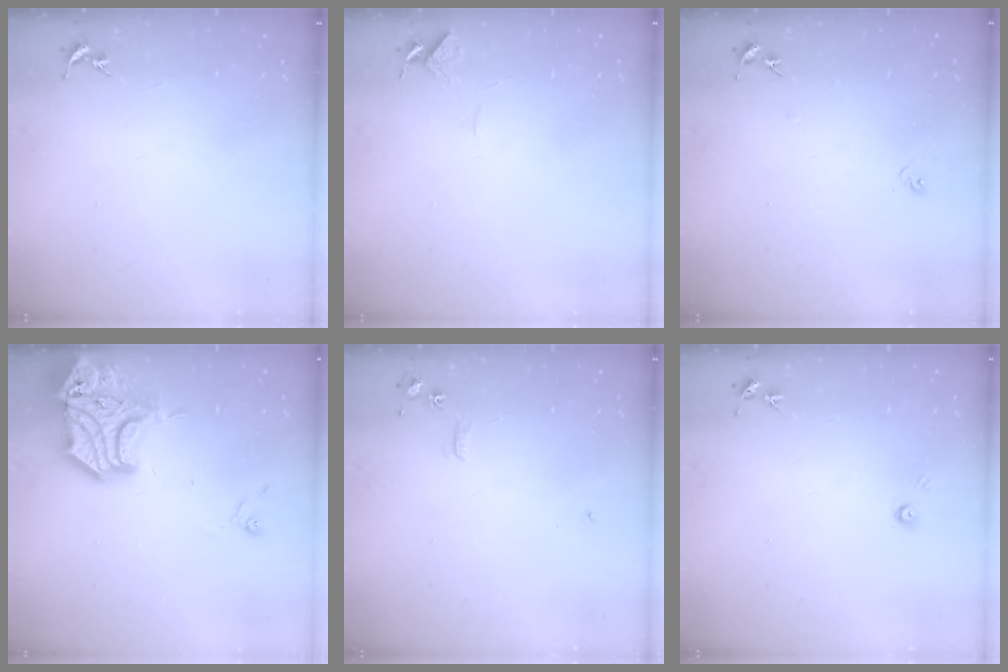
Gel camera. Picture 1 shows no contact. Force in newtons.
{"total": 4.6, "press": 4.5, "slide": 0.4}
{"total": 5.0, "press": 5.0, "slide": 0.7}
{"total": 21.9, "press": 21.7, "slide": 2.9}
{"total": 5.9, "press": 5.9, "slide": 0.7}
{"total": 3.2, "press": 3.2, "slide": 0.3}